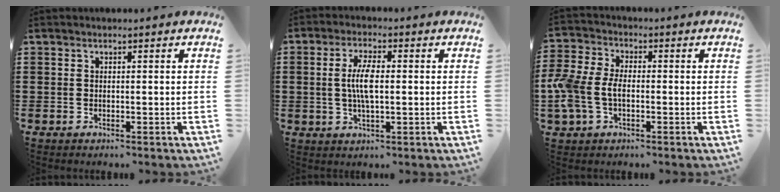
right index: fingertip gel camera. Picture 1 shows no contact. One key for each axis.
{"total": 5.4, "fx": 0.1, "fy": 1.8, "fz": 5.1, "tx": -0.111, "ty": 0.000, "tz": -0.004}
{"total": 6.3, "fx": -1.4, "fy": 4.1, "fz": 4.6, "tx": -0.126, "ty": -0.003, "tz": -0.037}